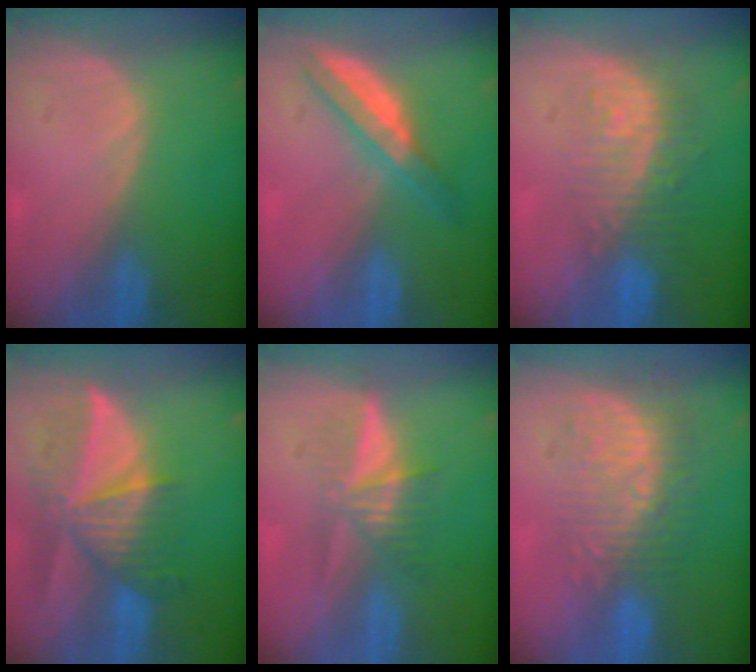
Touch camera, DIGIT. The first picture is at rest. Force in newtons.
{"total": 5.5, "press": 5.0, "slide": 2.2}
{"total": 9.3, "press": 8.1, "slide": 4.5}
{"total": 9.5, "press": 8.5, "slide": 4.3}
{"total": 5.2, "press": 5.1, "slide": 1.2}
{"total": 10.0, "press": 8.7, "slide": 5.0}